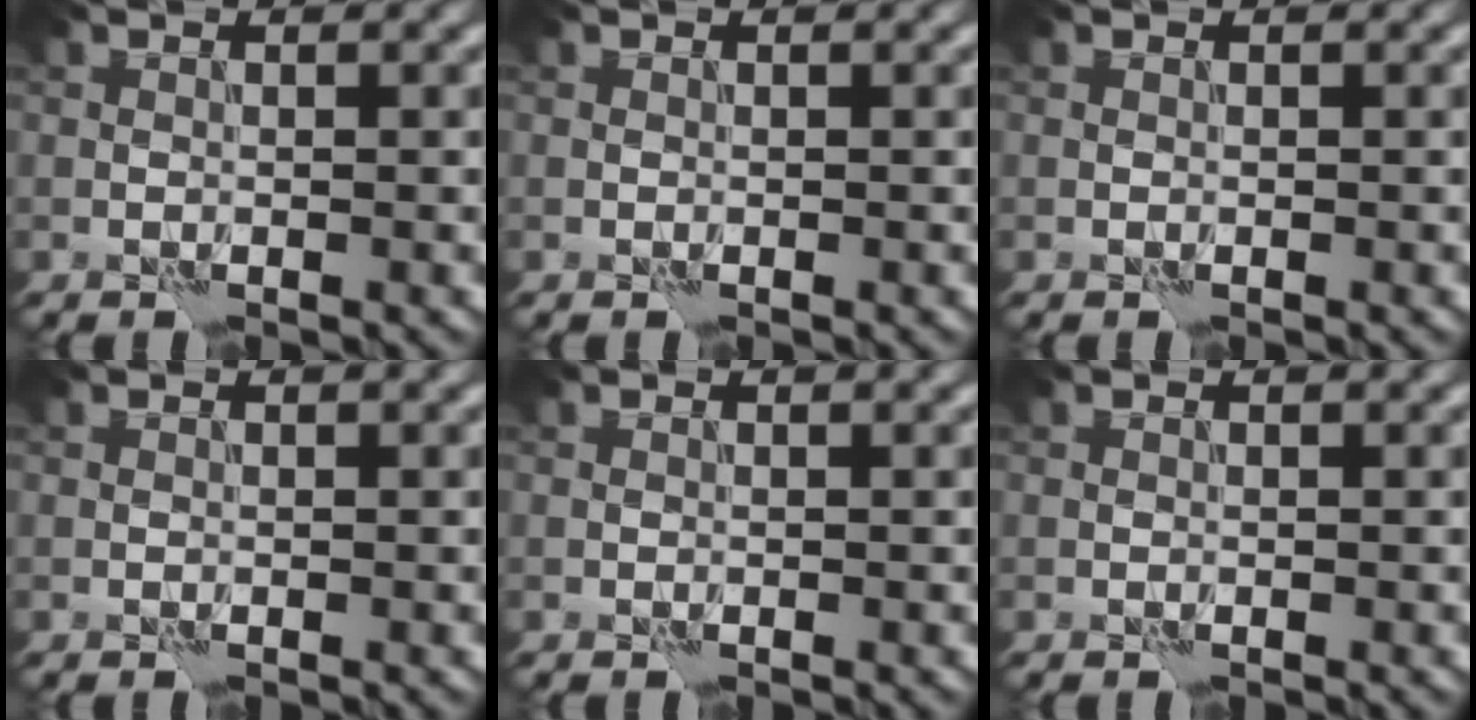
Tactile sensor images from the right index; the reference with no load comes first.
{"total": 0.0}
{"total": 0.0}
{"total": 0.0}
{"total": 0.0}
{"total": 0.0}